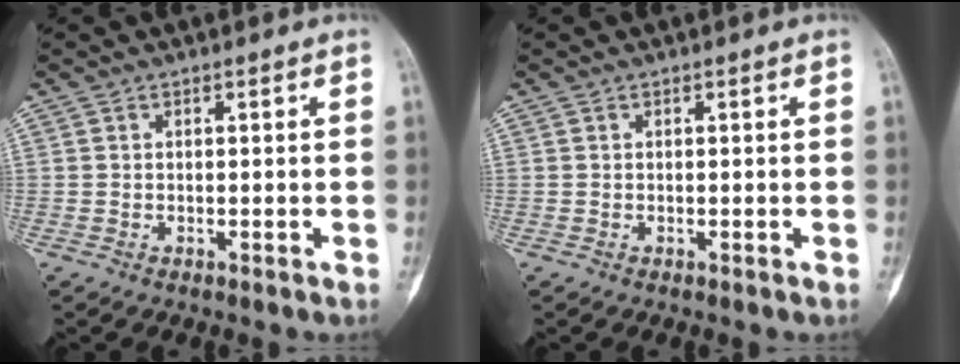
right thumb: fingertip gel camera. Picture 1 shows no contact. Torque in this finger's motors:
{"motor_torque": [-0.37, 0.35, 0.03, 0.00, 0.00]}